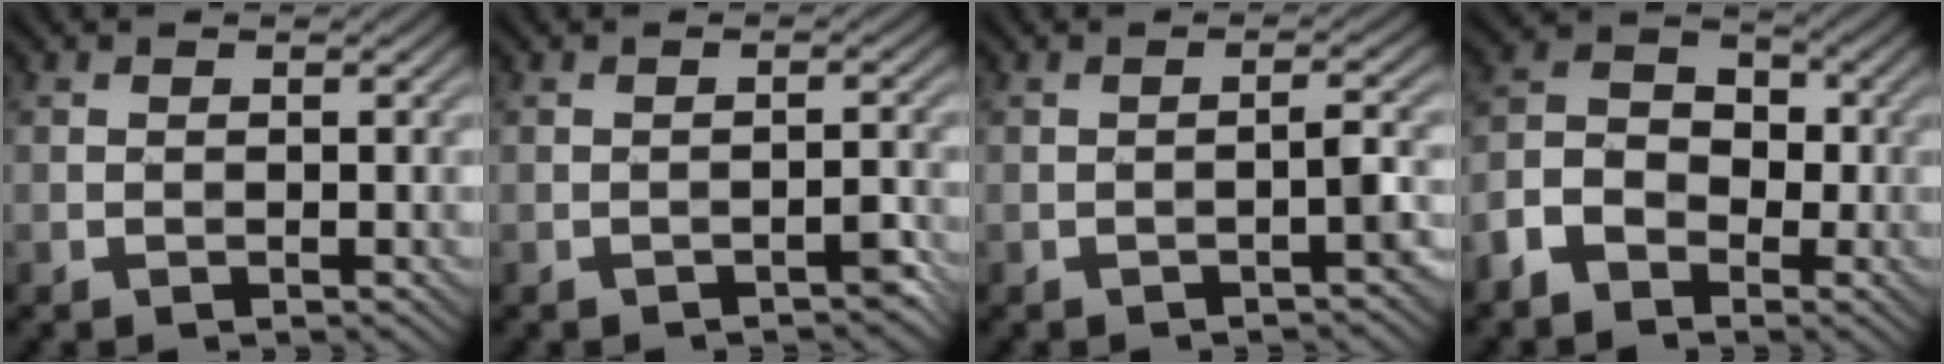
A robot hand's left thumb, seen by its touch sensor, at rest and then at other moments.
{"total": 1.8, "force": [-1.4, 0.4, 1.0], "torque": [-0.011, 0.007, -0.018]}
{"total": 2.3, "force": [-1.3, 0.2, 1.8], "torque": [-0.028, 0.014, -0.025]}
{"total": 6.4, "force": [-3.4, 4.4, 3.2], "torque": [-0.068, 0.004, -0.081]}